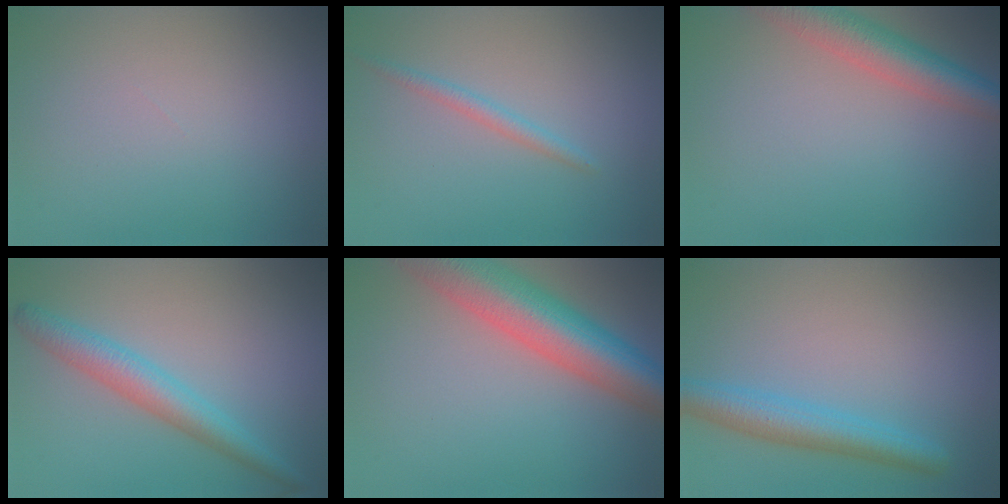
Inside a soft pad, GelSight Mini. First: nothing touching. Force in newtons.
{"total": 1.4, "press": 1.4, "slide": 0.1}
{"total": 5.1, "press": 5.1, "slide": 0.3}
{"total": 3.6, "press": 3.6, "slide": 0.0}
{"total": 9.9, "press": 9.9, "slide": 0.5}
{"total": 3.7, "press": 3.7, "slide": 0.2}